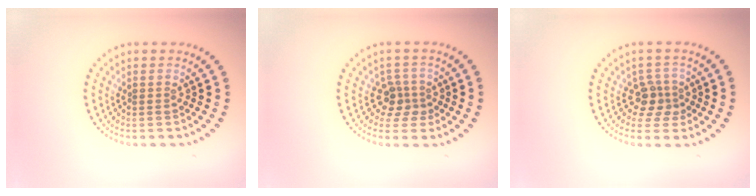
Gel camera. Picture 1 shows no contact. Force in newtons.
{"total": 2.4, "press": 1.8, "slide": 1.6}
{"total": 2.5, "press": 1.9, "slide": 1.5}